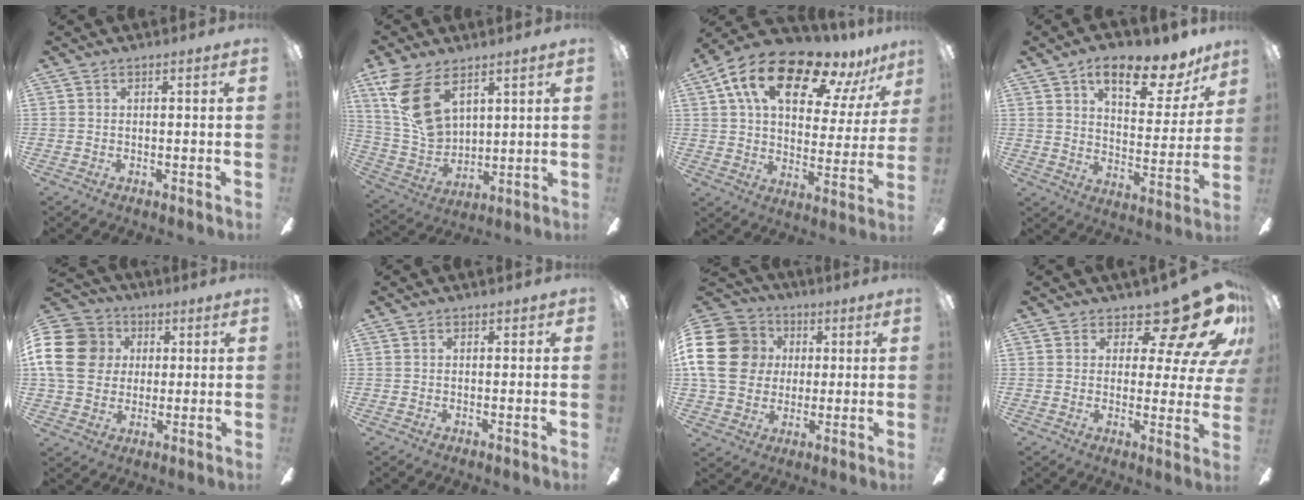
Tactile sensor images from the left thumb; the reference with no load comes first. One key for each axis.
{"total": 16.2, "fx": 8.7, "fy": 9.5, "fz": 9.9, "tx": -0.221, "ty": -0.021, "tz": 0.167}
{"total": 19.8, "fx": 12.5, "fy": 9.0, "fz": 12.5, "tx": -0.214, "ty": -0.065, "tz": 0.210}
{"total": 14.7, "fx": 10.6, "fy": 5.5, "fz": 8.6, "tx": -0.126, "ty": -0.061, "tz": 0.176}
{"total": 16.4, "fx": 3.3, "fy": 13.9, "fz": 8.1, "tx": -0.171, "ty": 0.007, "tz": 0.065}
{"total": 0.8, "fx": 0.5, "fy": 0.6, "fz": 0.2, "tx": -0.004, "ty": 0.004, "tz": 0.008}
{"total": 18.9, "fx": 2.6, "fy": 15.9, "fz": 9.8, "tx": -0.192, "ty": 0.014, "tz": 0.052}
{"total": 16.3, "fx": 11.0, "fy": 6.7, "fz": 10.0, "tx": -0.134, "ty": -0.079, "tz": 0.184}